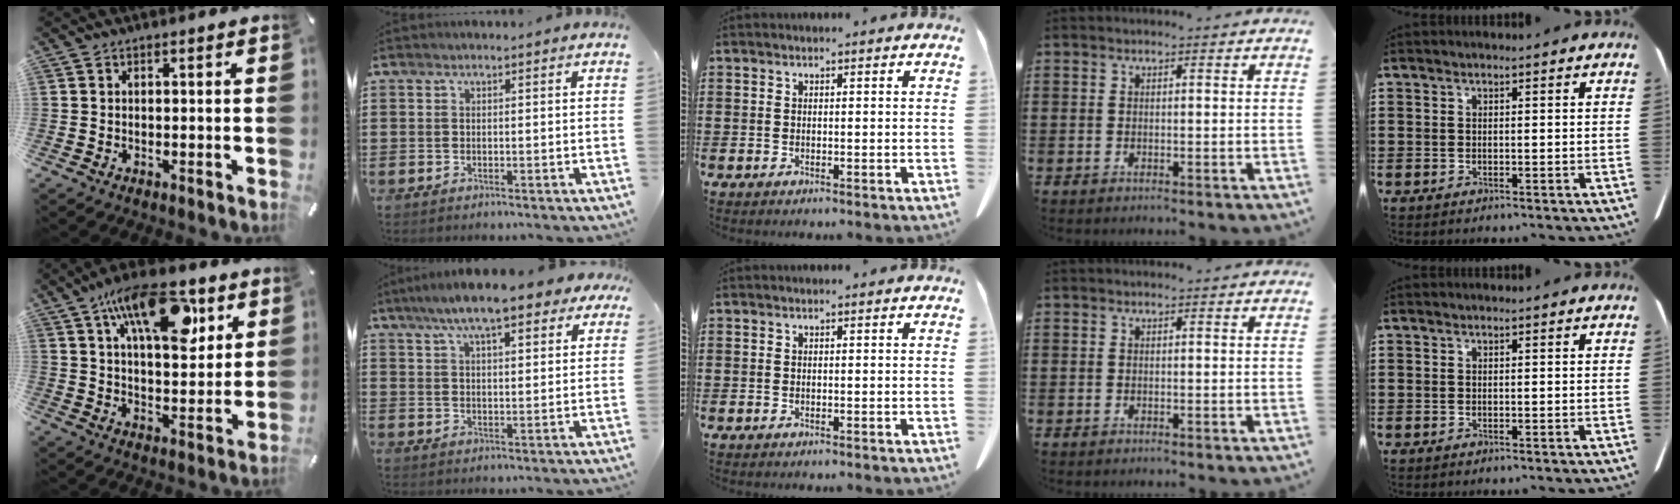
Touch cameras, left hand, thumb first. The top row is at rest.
{"thumb": {"total": 18.0, "force": [8.9, 8.6, 13.0], "torque": [-0.201, -0.026, 0.145]}, "index": {"total": 9.4, "force": [7.2, 1.8, 5.7], "torque": [-0.122, -0.006, 0.129]}}